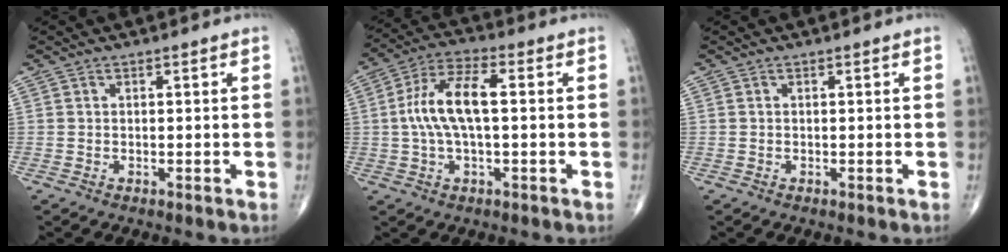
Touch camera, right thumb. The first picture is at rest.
{"total": 10.9, "force": [0.5, 4.4, 10.0], "torque": [-0.208, 0.029, 0.005]}
{"total": 0.0}